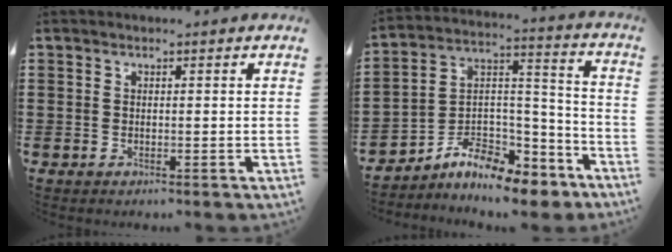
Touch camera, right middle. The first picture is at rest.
{"total": 8.8, "force": [-7.8, 2.3, 3.1], "torque": [-0.059, 0.013, -0.156]}